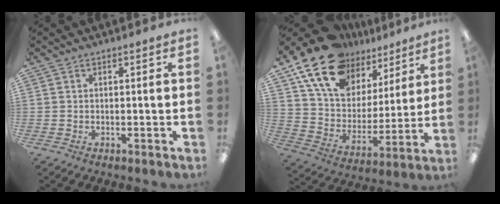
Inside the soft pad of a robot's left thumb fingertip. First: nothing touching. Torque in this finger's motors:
{"motor_torque": [0.95, 1.00, 1.67, -1.09, 0.19]}